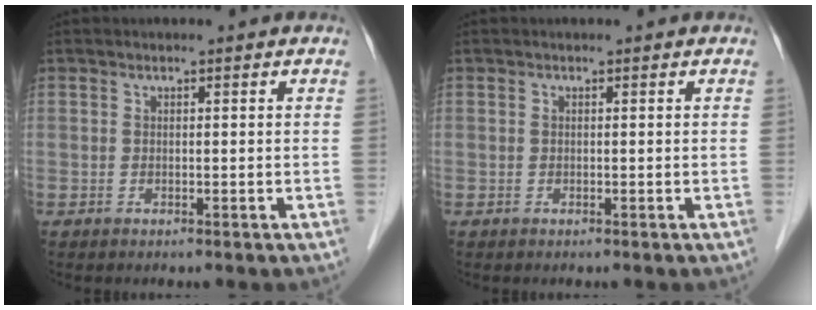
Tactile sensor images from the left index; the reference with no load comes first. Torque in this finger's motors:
{"motor_torque": [0.03, 0.01, 0.00, 0.00]}